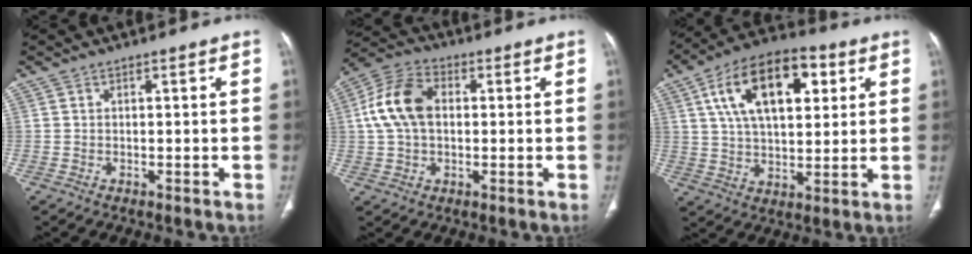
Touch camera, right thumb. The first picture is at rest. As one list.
[{"total": 11.4, "force": [1.3, 7.5, 8.4], "torque": [-0.167, 0.026, 0.018]}, {"total": 19.0, "force": [6.6, 10.0, 14.8], "torque": [-0.221, 0.002, 0.106]}]